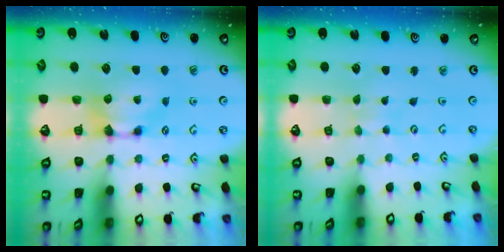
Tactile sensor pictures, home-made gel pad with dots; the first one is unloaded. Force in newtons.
{"total": 4.8, "press": 4.8, "slide": 0.2}